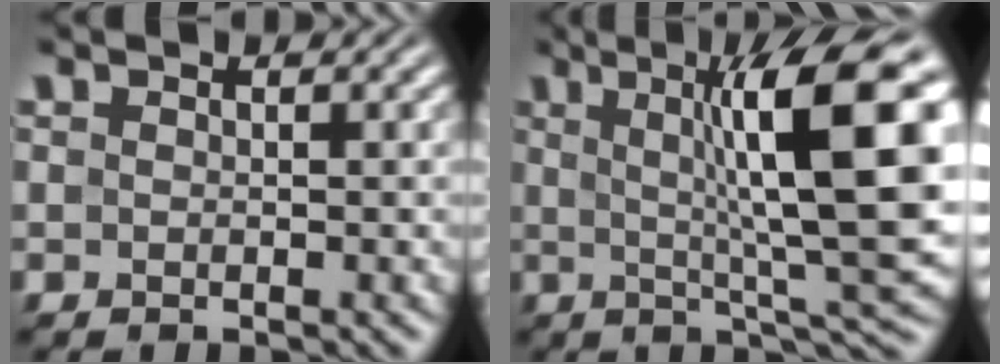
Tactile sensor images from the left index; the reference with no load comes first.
{"total": 12.5, "force": [2.4, 2.3, 12.1], "torque": [-0.159, 0.010, 0.036]}